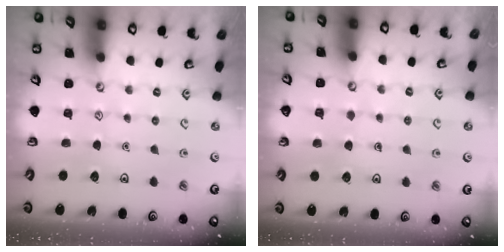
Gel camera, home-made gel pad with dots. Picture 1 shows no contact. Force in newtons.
{"total": 3.7, "press": 3.7, "slide": 0.2}